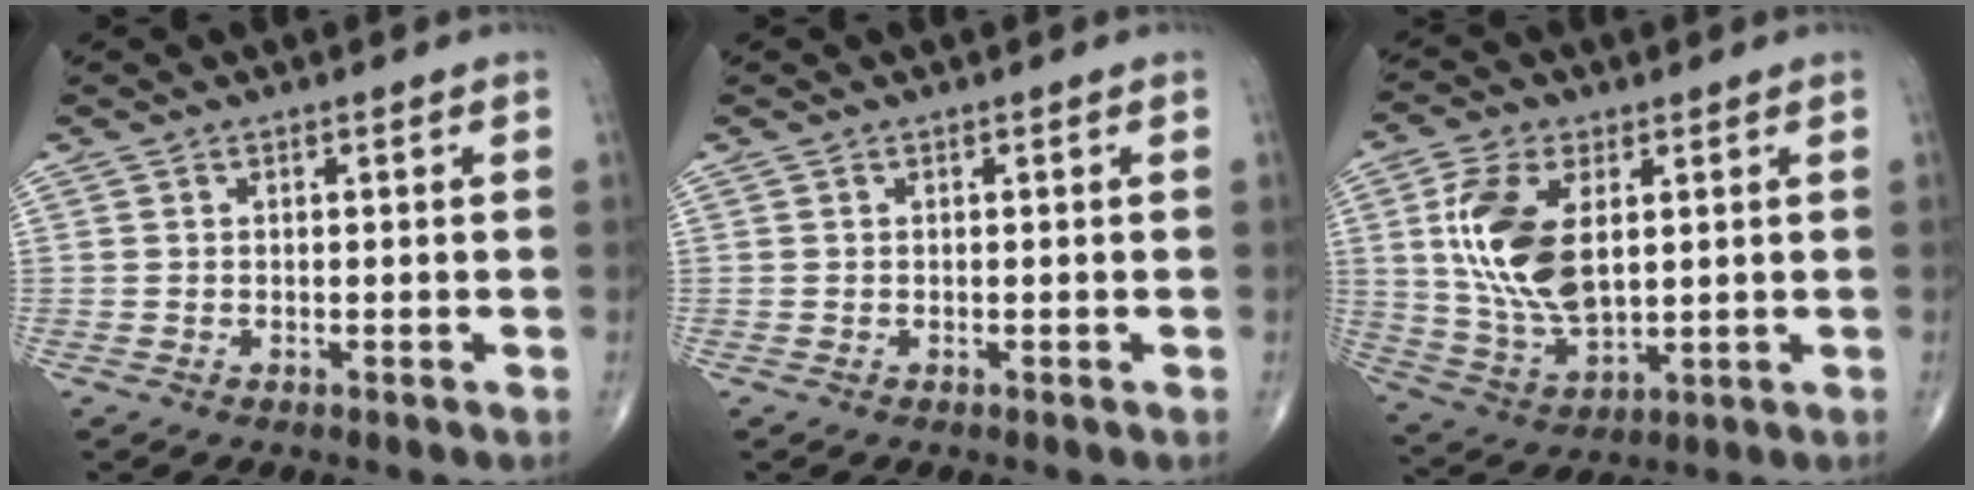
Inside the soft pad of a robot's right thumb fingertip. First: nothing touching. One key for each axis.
{"total": 0.0}
{"total": 14.7, "fx": 3.1, "fy": 8.1, "fz": 11.9, "tx": -0.231, "ty": -0.014, "tz": 0.068}